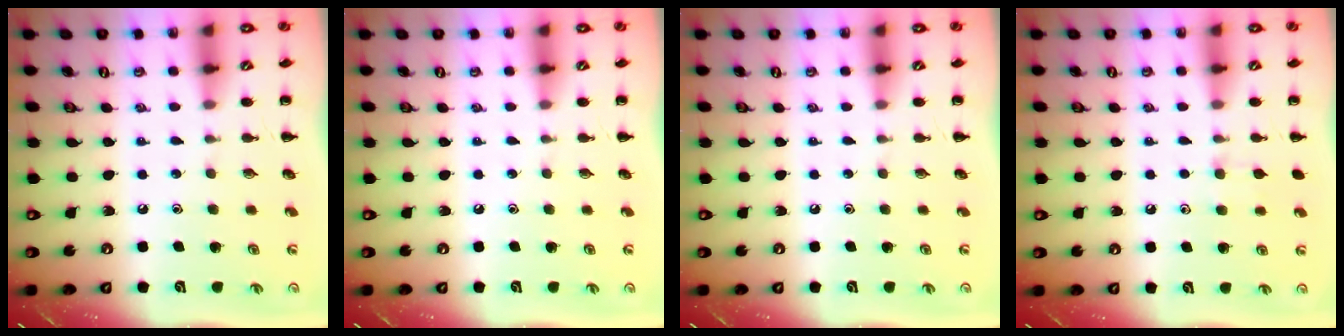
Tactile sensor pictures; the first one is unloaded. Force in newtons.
{"total": 0.0}
{"total": 0.0}
{"total": 6.2, "press": 5.8, "slide": 2.2}